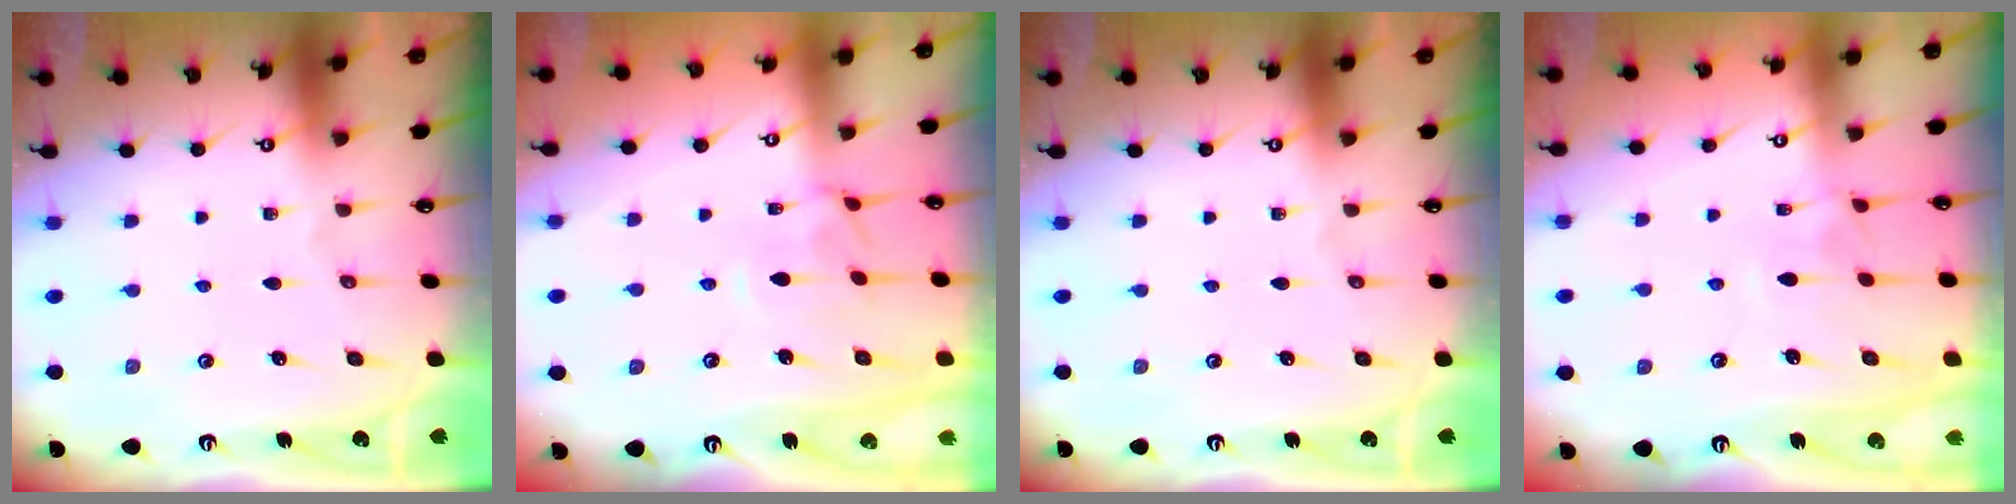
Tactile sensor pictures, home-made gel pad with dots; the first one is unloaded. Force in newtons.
{"total": 2.7, "press": 2.6, "slide": 0.5}
{"total": 0.0}
{"total": 3.4, "press": 3.4, "slide": 0.2}